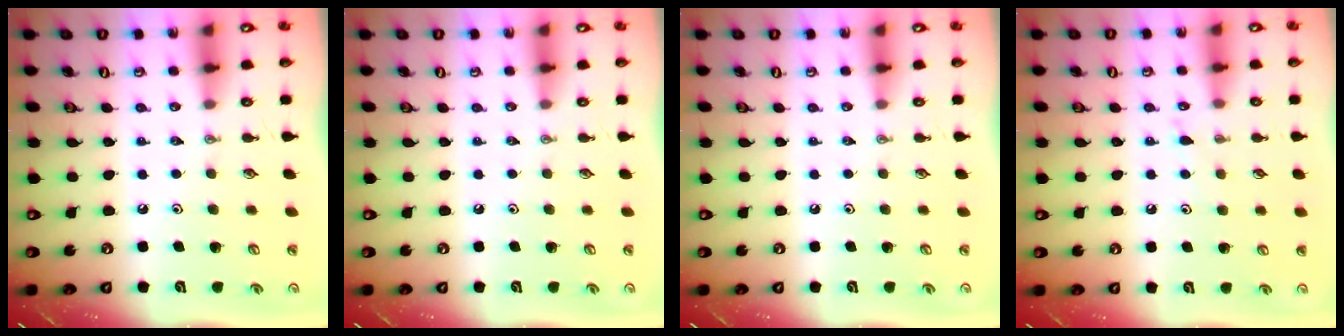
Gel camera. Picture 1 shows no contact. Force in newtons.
{"total": 0.0}
{"total": 0.0}
{"total": 4.8, "press": 4.7, "slide": 0.6}